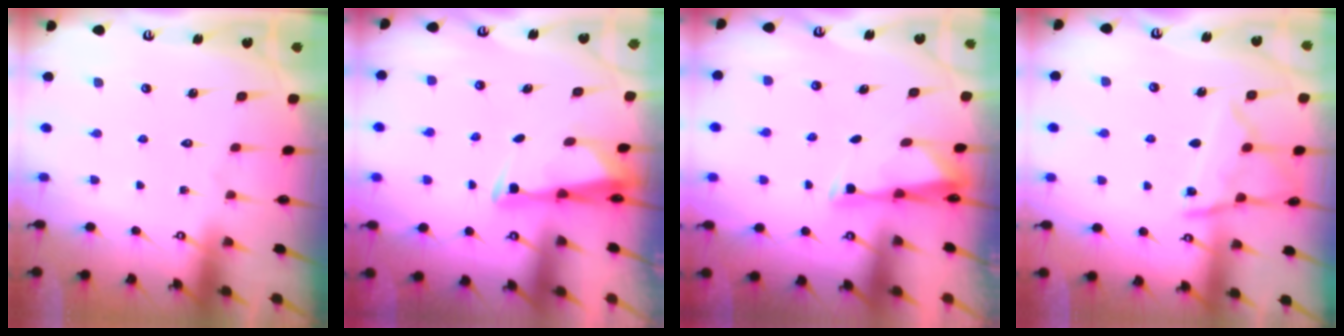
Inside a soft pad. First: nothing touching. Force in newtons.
{"total": 2.9, "press": 2.8, "slide": 0.7}
{"total": 2.9, "press": 2.9, "slide": 0.6}
{"total": 10.2, "press": 10.2, "slide": 0.6}